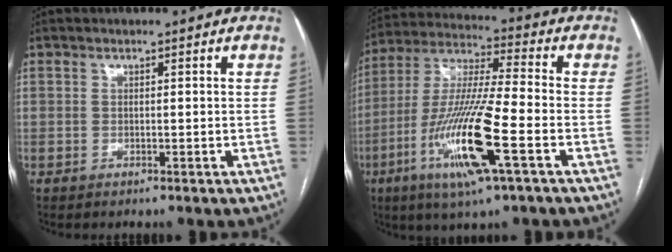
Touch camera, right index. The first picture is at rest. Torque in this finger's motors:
{"motor_torque": [2.14, 0.00, 0.59, 0.16]}